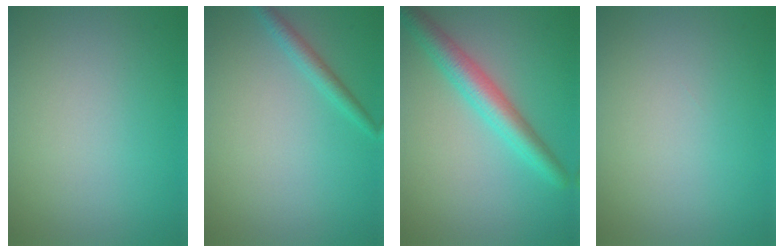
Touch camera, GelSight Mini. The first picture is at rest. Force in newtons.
{"total": 1.5, "press": 1.5, "slide": 0.1}
{"total": 4.2, "press": 4.2, "slide": 0.2}
{"total": 0.0}